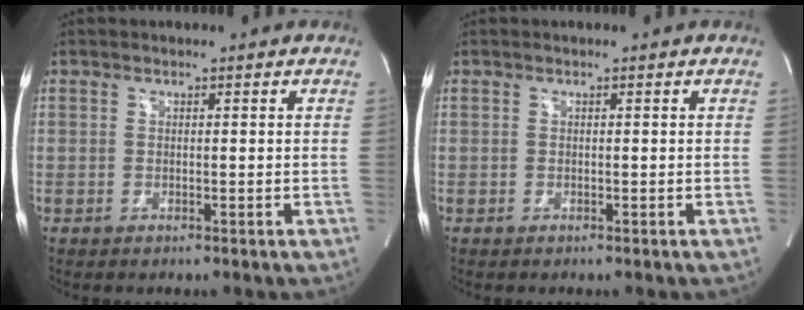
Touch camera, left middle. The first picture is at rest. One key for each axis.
{"total": 0.0}